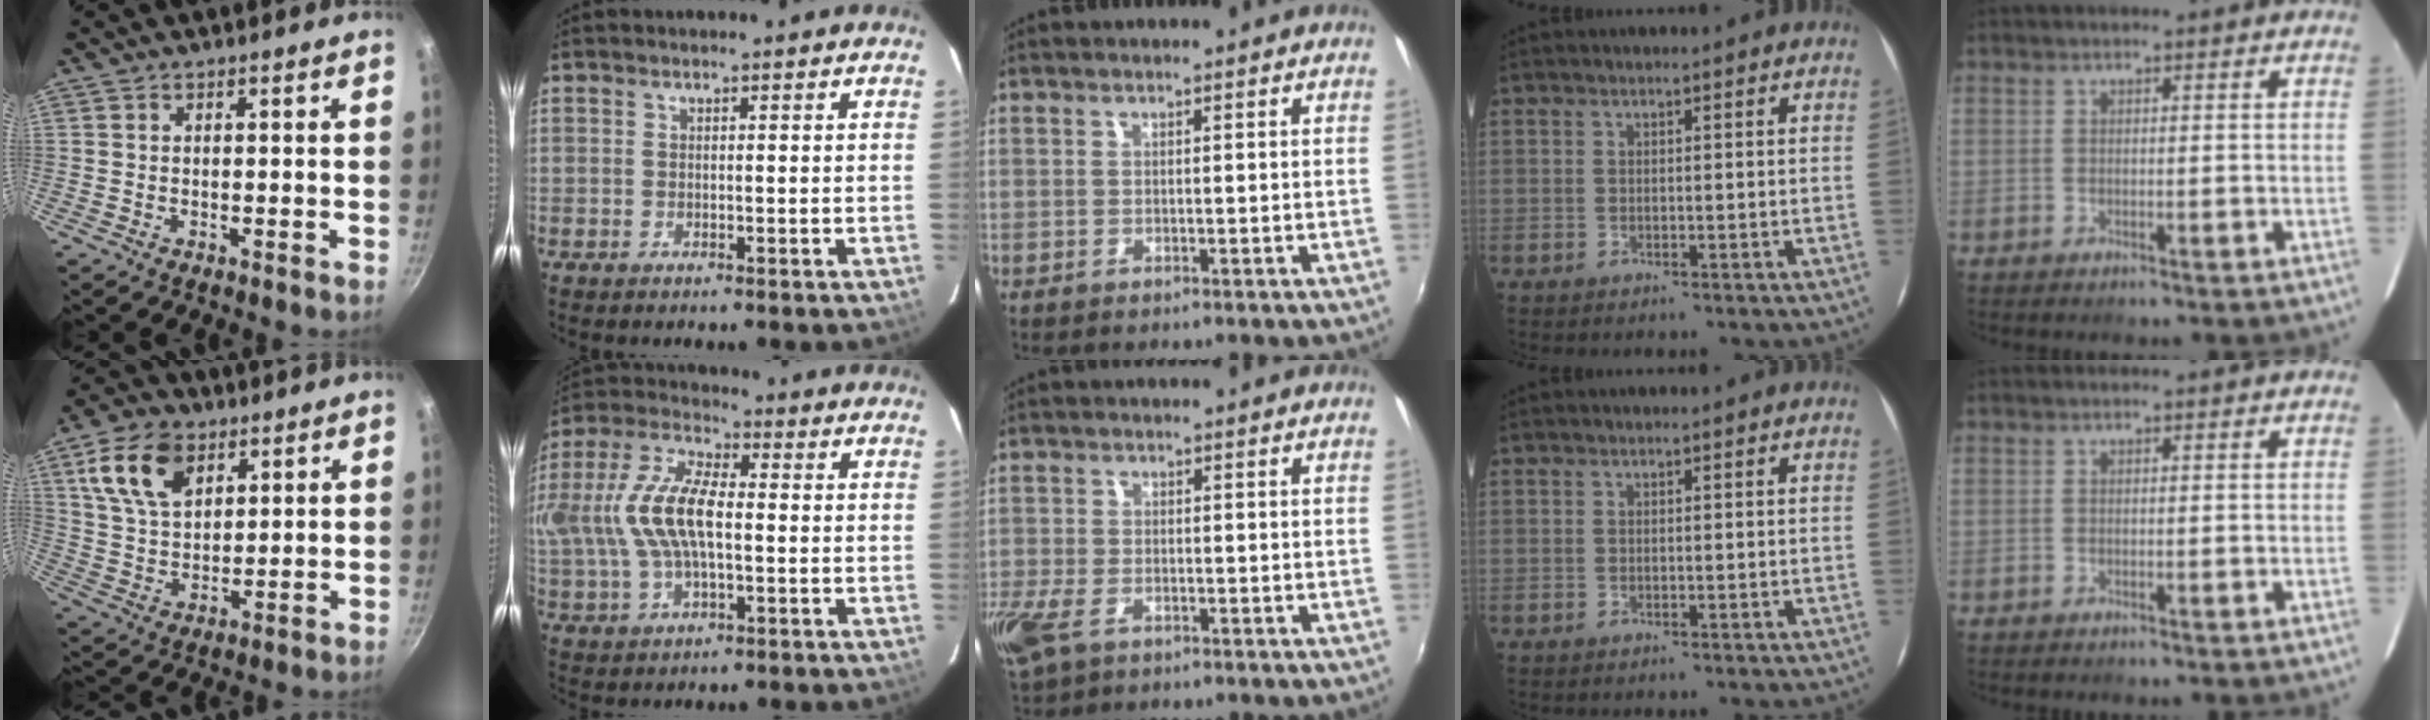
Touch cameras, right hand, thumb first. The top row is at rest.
{"thumb": {"total": 12.7, "force": [5.9, 7.8, 8.2], "torque": [-0.130, -0.011, 0.113]}, "index": {"total": 15.9, "force": [-0.2, 7.3, 14.2], "torque": [-0.297, 0.012, -0.004]}, "middle": {"total": 8.4, "force": [-4.4, 4.7, 5.4], "torque": [-0.139, -0.025, -0.084]}}